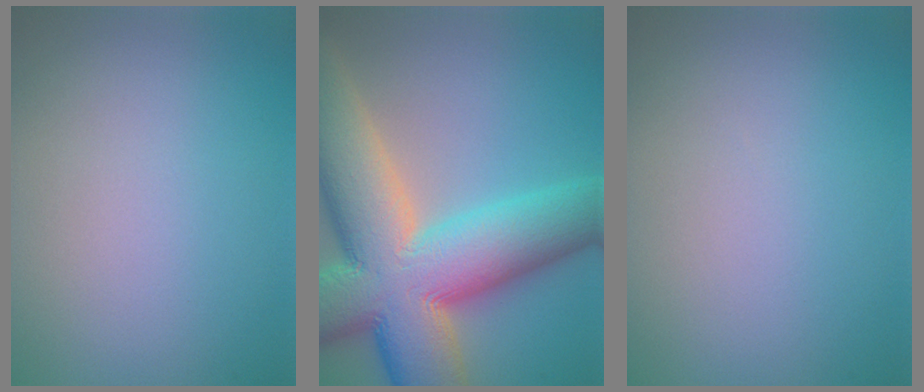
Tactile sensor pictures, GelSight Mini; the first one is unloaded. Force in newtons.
{"total": 17.3, "press": 17.3, "slide": 0.9}
{"total": 0.0}